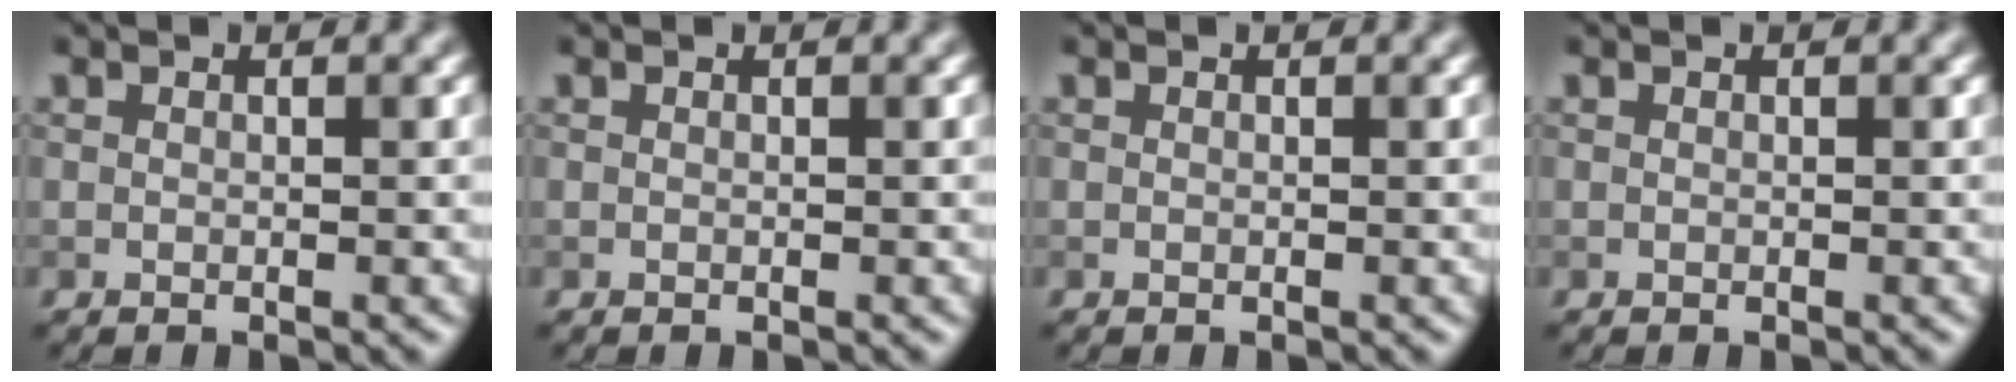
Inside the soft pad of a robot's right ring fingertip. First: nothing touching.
{"total": 0.0}
{"total": 0.0}
{"total": 0.0}